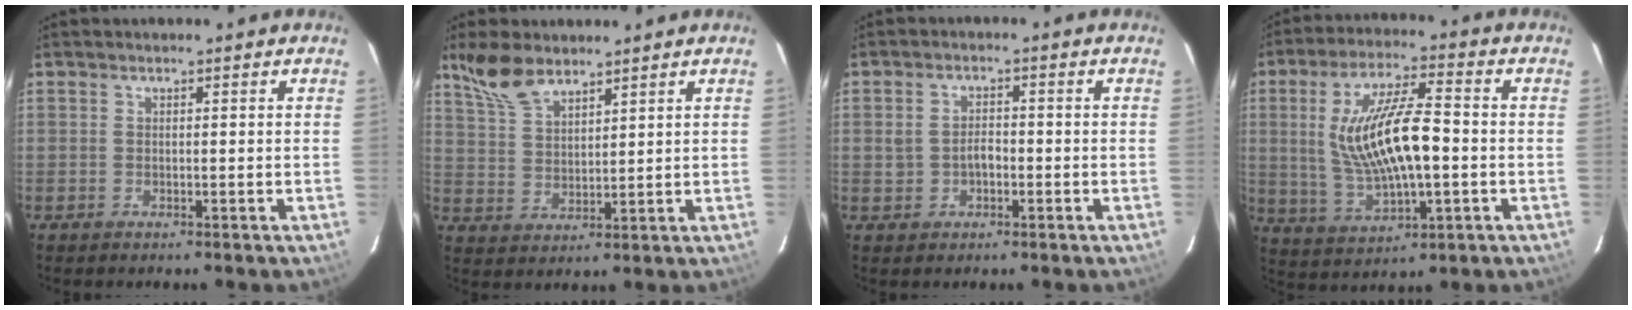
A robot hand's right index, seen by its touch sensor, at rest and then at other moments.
{"total": 7.8, "force": [6.2, 3.0, 3.8], "torque": [-0.082, 0.016, 0.129]}
{"total": 3.3, "force": [-0.7, 2.3, 2.2], "torque": [-0.044, 0.008, -0.007]}
{"total": 15.5, "force": [-0.2, 5.2, 14.6], "torque": [-0.283, 0.001, 0.013]}